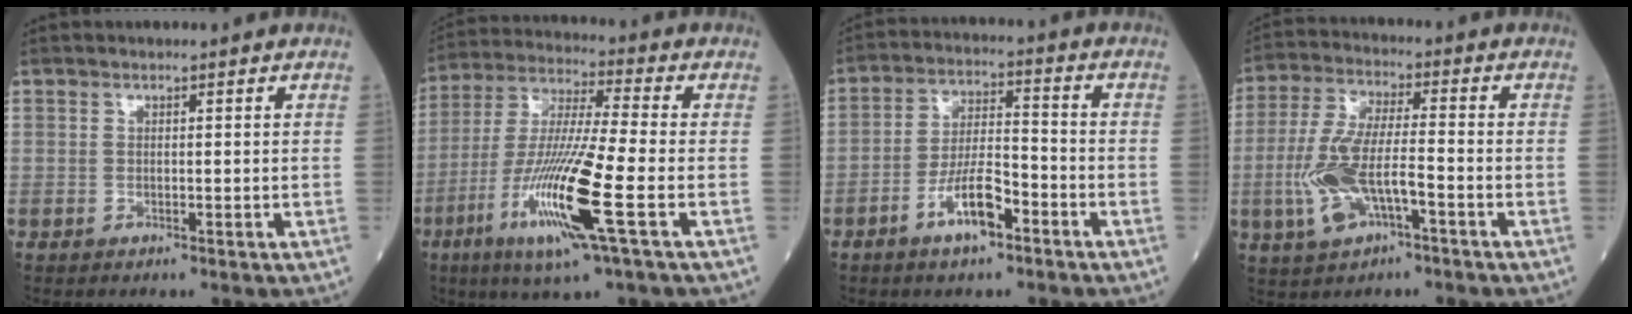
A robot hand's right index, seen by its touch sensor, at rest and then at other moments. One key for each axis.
{"total": 16.1, "fx": -5.7, "fy": 0.0, "fz": 15.1, "tx": -0.310, "ty": -0.022, "tz": -0.111}
{"total": 8.0, "fx": -4.3, "fy": 2.2, "fz": 6.4, "tx": -0.123, "ty": 0.004, "tz": -0.079}
{"total": 10.4, "fx": -3.3, "fy": 3.1, "fz": 9.4, "tx": -0.205, "ty": 0.003, "tz": -0.060}